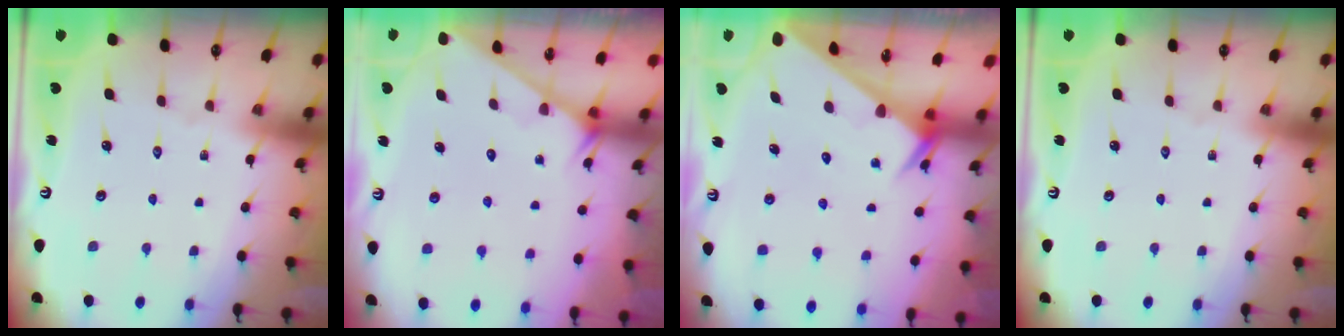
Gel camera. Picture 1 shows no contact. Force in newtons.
{"total": 1.5, "press": 1.4, "slide": 0.1}
{"total": 2.5, "press": 2.5, "slide": 0.1}
{"total": 0.0}